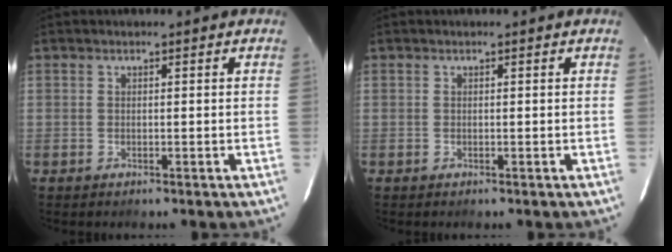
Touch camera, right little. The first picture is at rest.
{"total": 0.0}